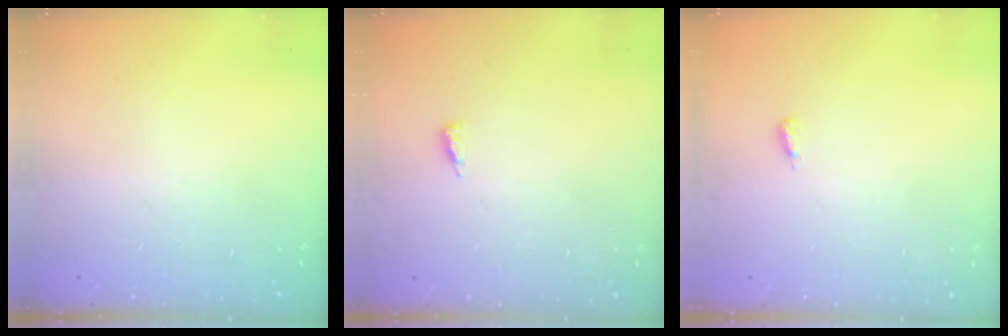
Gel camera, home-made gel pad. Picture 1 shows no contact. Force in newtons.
{"total": 4.2, "press": 4.2, "slide": 0.6}
{"total": 3.6, "press": 2.7, "slide": 2.5}